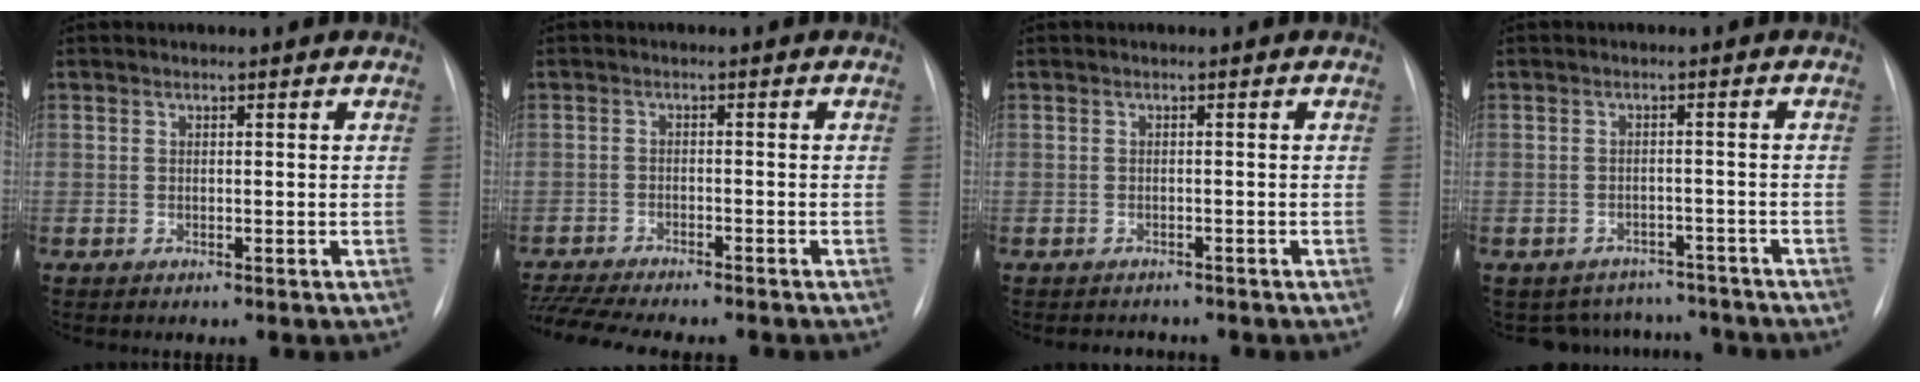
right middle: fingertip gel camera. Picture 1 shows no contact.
{"total": 12.8, "force": [-11.3, 1.9, 5.7], "torque": [-0.095, -0.006, -0.164]}
{"total": 2.4, "force": [-2.2, 1.0, 0.1], "torque": [-0.002, -0.001, -0.029]}
{"total": 7.8, "force": [-7.1, 3.3, -0.4], "torque": [0.010, 0.027, -0.083]}